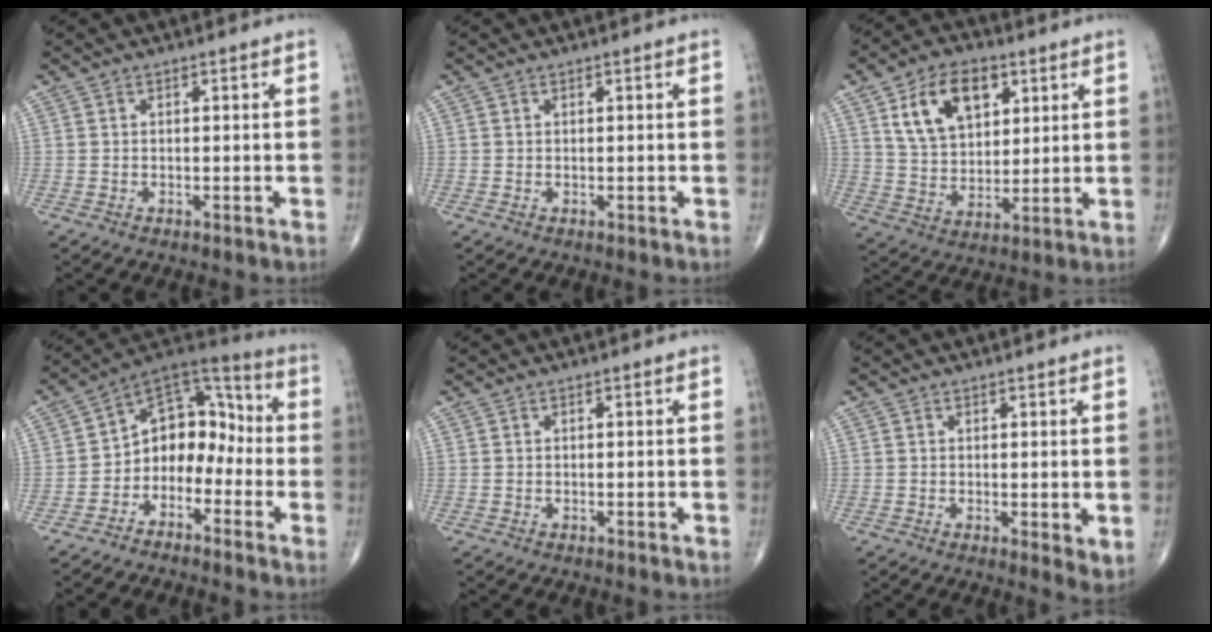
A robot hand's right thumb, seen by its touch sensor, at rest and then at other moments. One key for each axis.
{"total": 0.0}
{"total": 13.9, "fx": 5.9, "fy": 8.7, "fz": 9.1, "tx": -0.128, "ty": -0.018, "tz": 0.111}
{"total": 11.0, "fx": -3.6, "fy": 8.2, "fz": 6.3, "tx": -0.052, "ty": 0.077, "tz": -0.081}
{"total": 0.0}
{"total": 3.3, "fx": 0.1, "fy": 1.1, "fz": 3.1, "tx": -0.047, "ty": -0.014, "tz": 0.001}